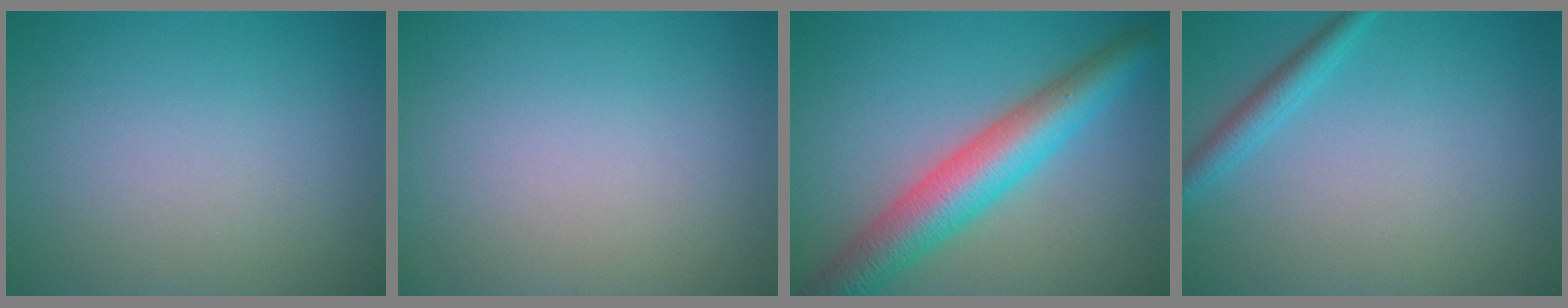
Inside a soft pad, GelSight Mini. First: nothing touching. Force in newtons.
{"total": 0.0}
{"total": 7.4, "press": 7.4, "slide": 0.5}
{"total": 2.0, "press": 2.0, "slide": 0.1}